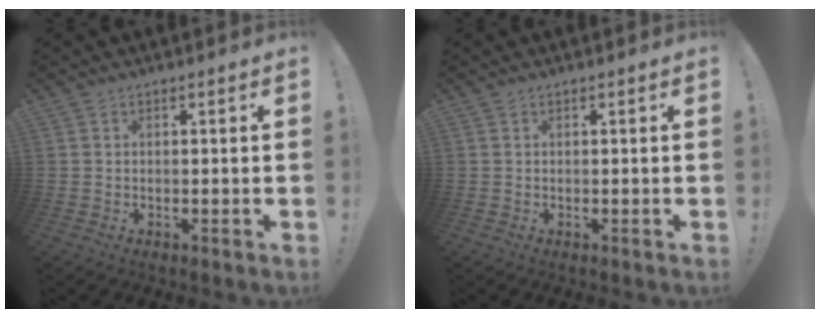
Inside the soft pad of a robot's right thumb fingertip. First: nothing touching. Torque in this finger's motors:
{"motor_torque": [-0.03, 0.03, -0.02, 0.03, 0.00]}